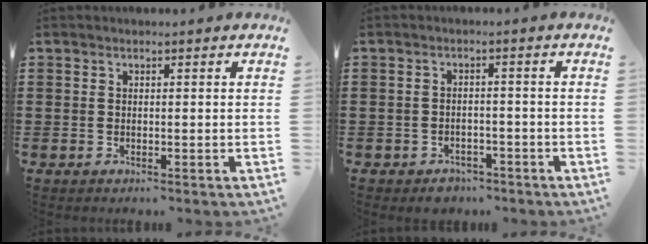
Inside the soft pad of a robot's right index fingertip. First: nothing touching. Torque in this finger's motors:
{"motor_torque": [1.21, 0.93, 0.10, 0.03]}